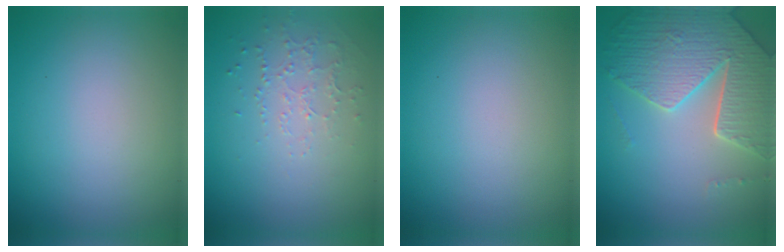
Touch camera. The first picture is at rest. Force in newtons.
{"total": 1.0, "press": 0.7, "slide": 0.8}
{"total": 0.0}
{"total": 6.3, "press": 5.2, "slide": 3.6}